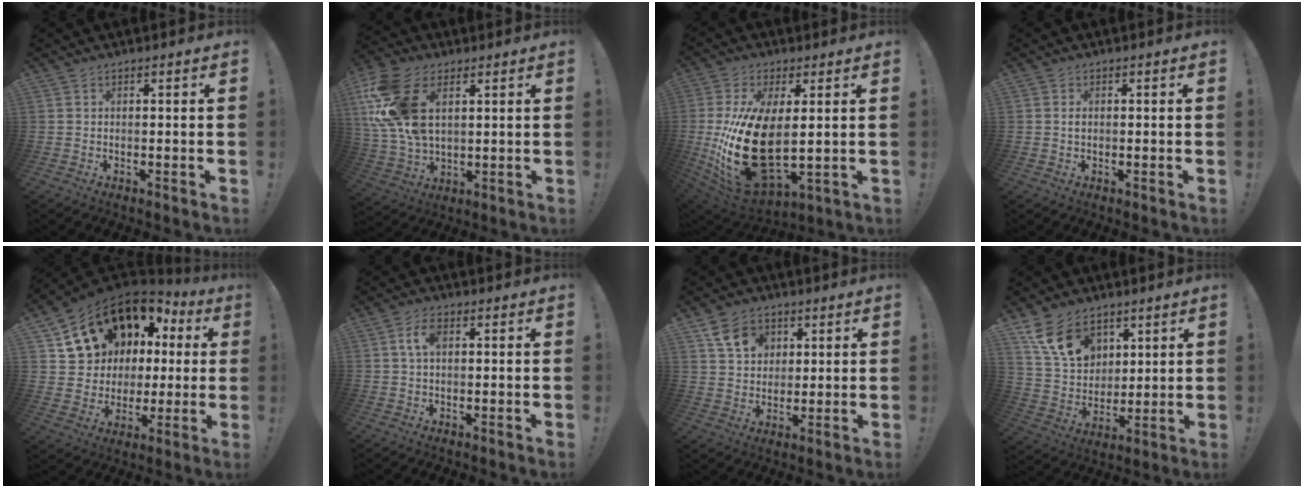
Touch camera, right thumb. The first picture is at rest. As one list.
[{"total": 18.7, "force": [6.1, 11.9, 13.1], "torque": [-0.274, -0.013, 0.114]}, {"total": 23.0, "force": [1.0, 11.7, 19.8], "torque": [-0.400, -0.035, 0.036]}, {"total": 0.9, "force": [-0.1, 0.6, 0.6], "torque": [-0.015, 0.004, 0.000]}, {"total": 14.7, "force": [8.1, 11.0, 5.4], "torque": [-0.090, -0.059, 0.178]}, {"total": 5.0, "force": [1.3, 2.7, 4.0], "torque": [-0.079, 0.009, 0.023]}, {"total": 9.9, "force": [4.8, 7.6, 4.1], "torque": [-0.055, -0.015, 0.093]}, {"total": 14.5, "force": [8.2, 9.8, 6.9], "torque": [-0.123, -0.030, 0.163]}]